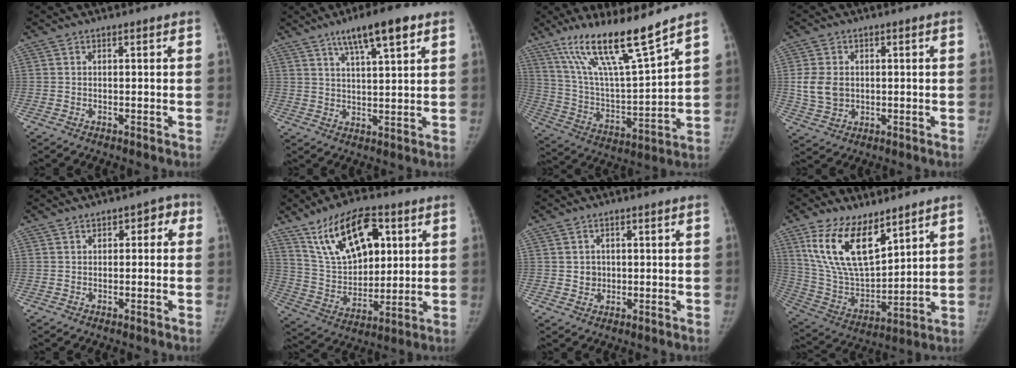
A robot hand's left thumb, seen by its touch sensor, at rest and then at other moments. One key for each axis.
{"total": 9.8, "fx": 5.9, "fy": 1.9, "fz": 7.7, "tx": -0.119, "ty": -0.018, "tz": 0.097}
{"total": 17.9, "fx": 12.9, "fy": 1.7, "fz": 12.2, "tx": -0.204, "ty": -0.068, "tz": 0.246}
{"total": 6.4, "fx": 0.3, "fy": 5.1, "fz": 3.8, "tx": -0.061, "ty": -0.002, "tz": 0.015}
{"total": 3.1, "fx": 0.7, "fy": 2.1, "fz": 2.2, "tx": -0.005, "ty": 0.011, "tz": 0.003}
{"total": 18.1, "fx": 8.2, "fy": 9.9, "fz": 12.7, "tx": -0.175, "ty": -0.024, "tz": 0.158}
{"total": 2.5, "fx": 0.1, "fy": 2.4, "fz": 0.8, "tx": 0.000, "ty": 0.002, "tz": 0.006}
{"total": 17.2, "fx": 9.9, "fy": 8.0, "fz": 11.5, "tx": -0.188, "ty": -0.050, "tz": 0.206}